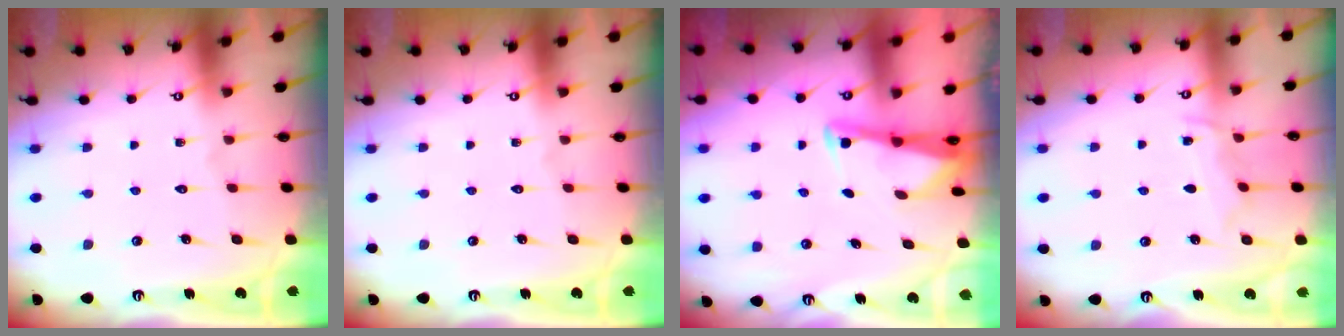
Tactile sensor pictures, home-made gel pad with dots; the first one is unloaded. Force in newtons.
{"total": 0.0}
{"total": 2.8, "press": 2.8, "slide": 0.2}
{"total": 5.6, "press": 5.6, "slide": 0.6}